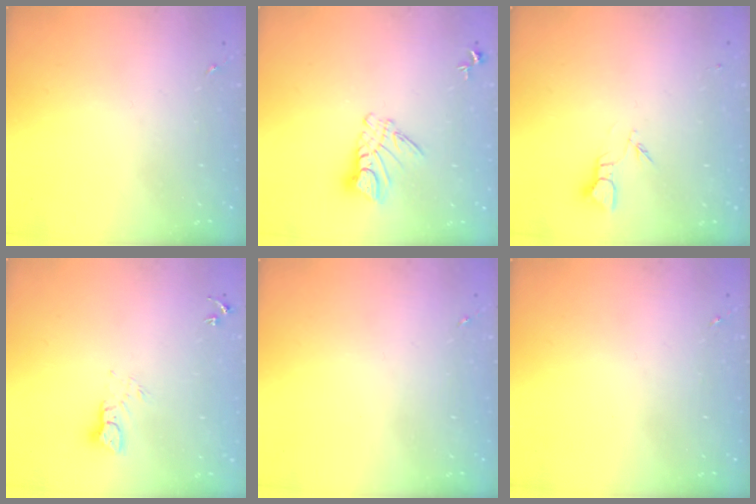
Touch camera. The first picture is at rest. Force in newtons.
{"total": 9.2, "press": 9.2, "slide": 0.9}
{"total": 2.7, "press": 2.7, "slide": 0.3}
{"total": 3.7, "press": 3.7, "slide": 0.4}
{"total": 0.0}
{"total": 0.0}